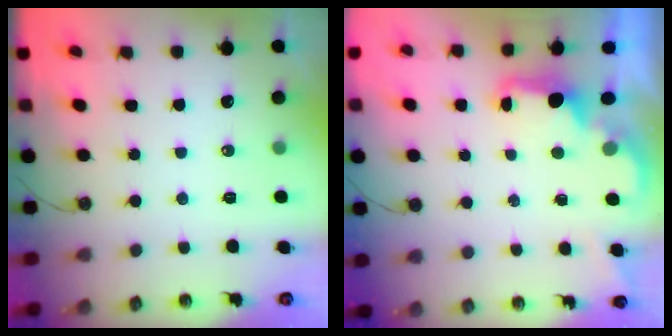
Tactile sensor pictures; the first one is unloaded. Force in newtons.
{"total": 2.2, "press": 2.0, "slide": 0.8}